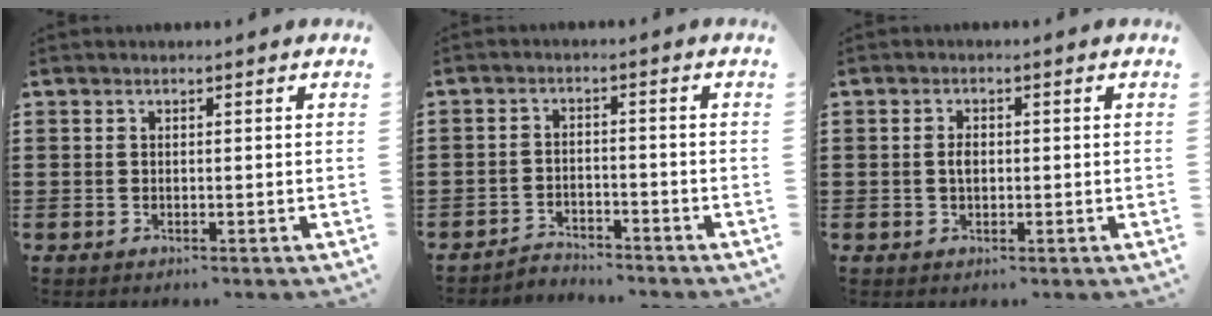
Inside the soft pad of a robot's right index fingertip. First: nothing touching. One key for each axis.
{"total": 2.9, "fx": -2.9, "fy": 0.3, "fz": -0.2, "tx": -0.006, "ty": -0.001, "tz": -0.063}
{"total": 1.6, "fx": 0.1, "fy": 0.7, "fz": 1.4, "tx": -0.028, "ty": 0.004, "tz": 0.001}